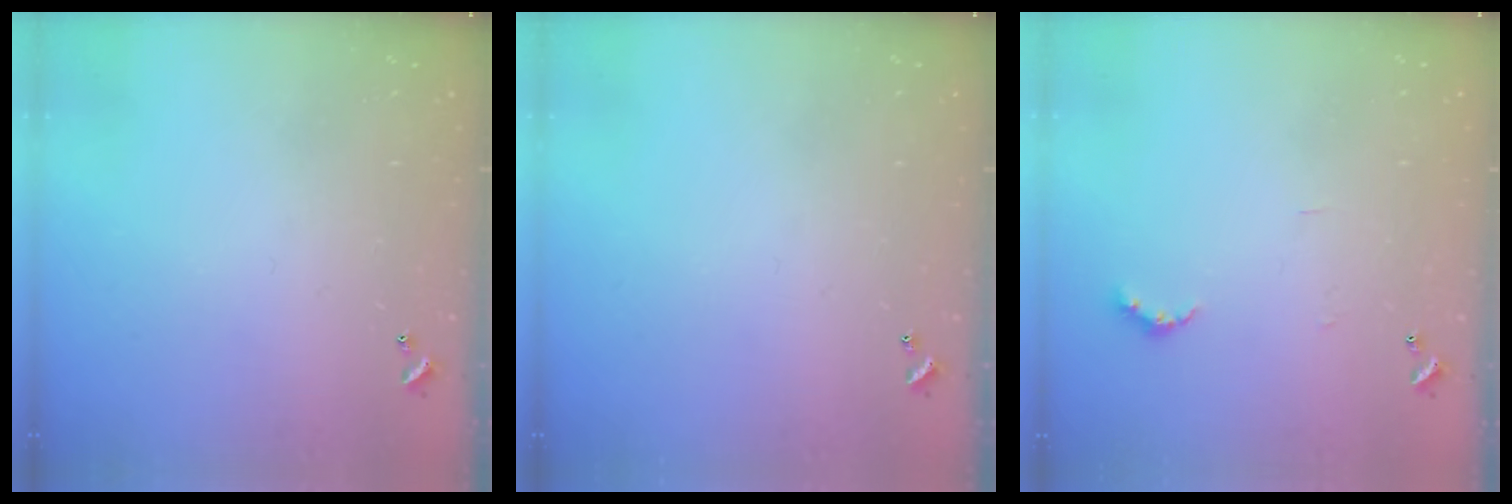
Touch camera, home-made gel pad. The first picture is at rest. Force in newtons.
{"total": 0.0}
{"total": 3.8, "press": 3.8, "slide": 0.6}